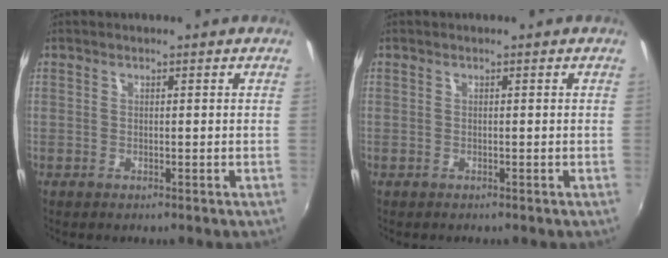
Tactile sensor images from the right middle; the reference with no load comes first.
{"total": 0.0}